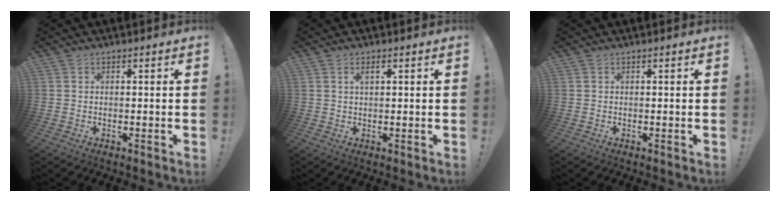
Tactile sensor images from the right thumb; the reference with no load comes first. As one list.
[{"total": 1.9, "force": [0.8, 0.6, 1.6], "torque": [-0.018, -0.003, 0.011]}, {"total": 0.0}]